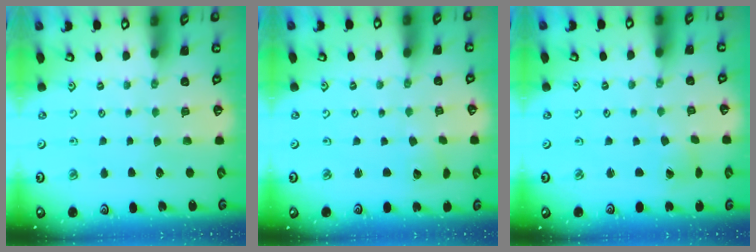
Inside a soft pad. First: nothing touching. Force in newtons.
{"total": 2.3, "press": 2.3, "slide": 0.2}
{"total": 1.5, "press": 1.5, "slide": 0.1}